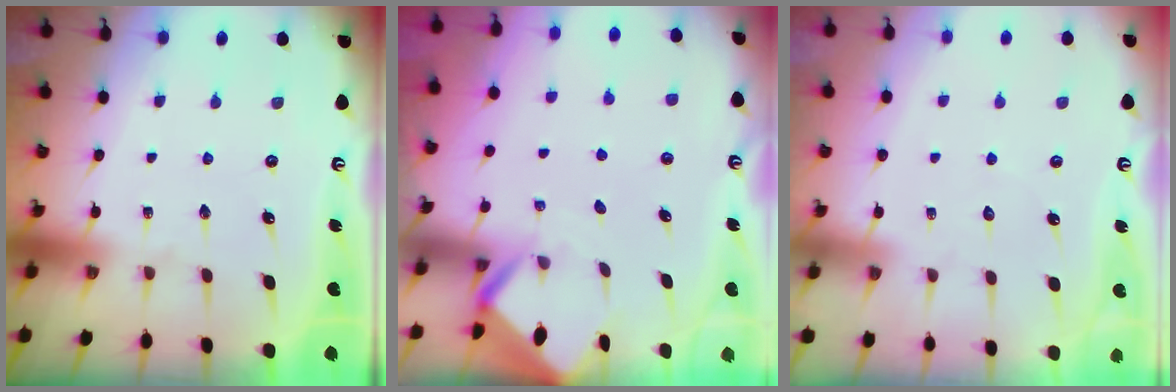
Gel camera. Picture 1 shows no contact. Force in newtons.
{"total": 2.6, "press": 2.6, "slide": 0.2}
{"total": 2.9, "press": 2.9, "slide": 0.3}